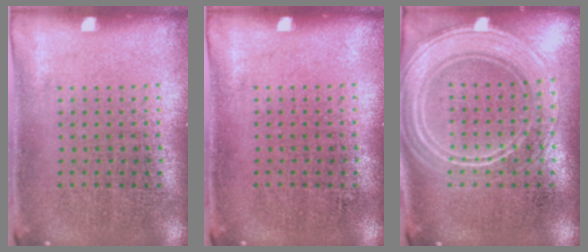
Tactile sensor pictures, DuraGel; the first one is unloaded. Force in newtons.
{"total": 0.0}
{"total": 3.9, "press": 3.9, "slide": 0.8}